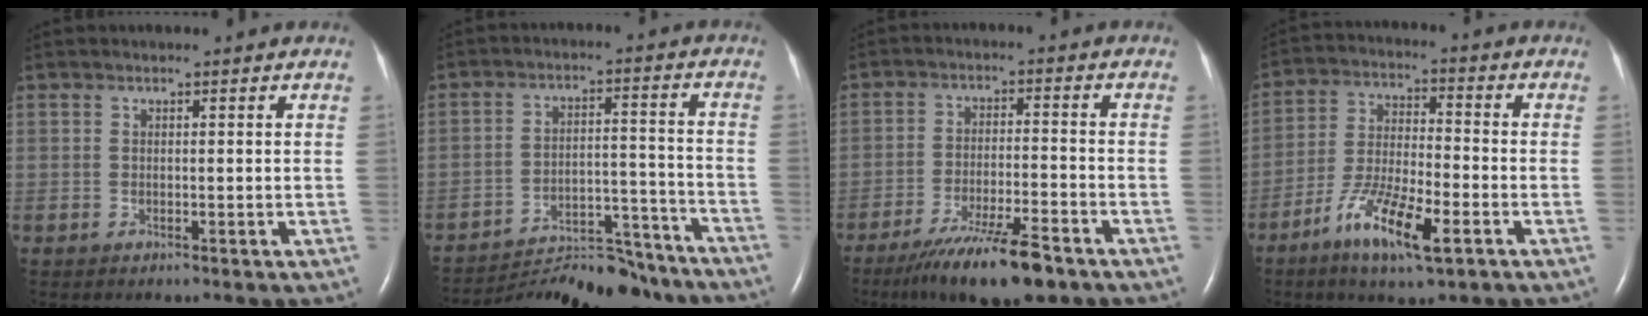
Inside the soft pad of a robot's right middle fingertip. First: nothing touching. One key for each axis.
{"total": 17.5, "fx": -16.9, "fy": 2.2, "fz": 4.0, "tx": -0.071, "ty": 0.013, "tz": -0.240}
{"total": 11.5, "fx": -8.2, "fy": 1.5, "fz": 7.9, "tx": -0.139, "ty": -0.027, "tz": -0.137}
{"total": 11.2, "fx": -5.9, "fy": 2.2, "fz": 9.2, "tx": -0.183, "ty": -0.013, "tz": -0.106}